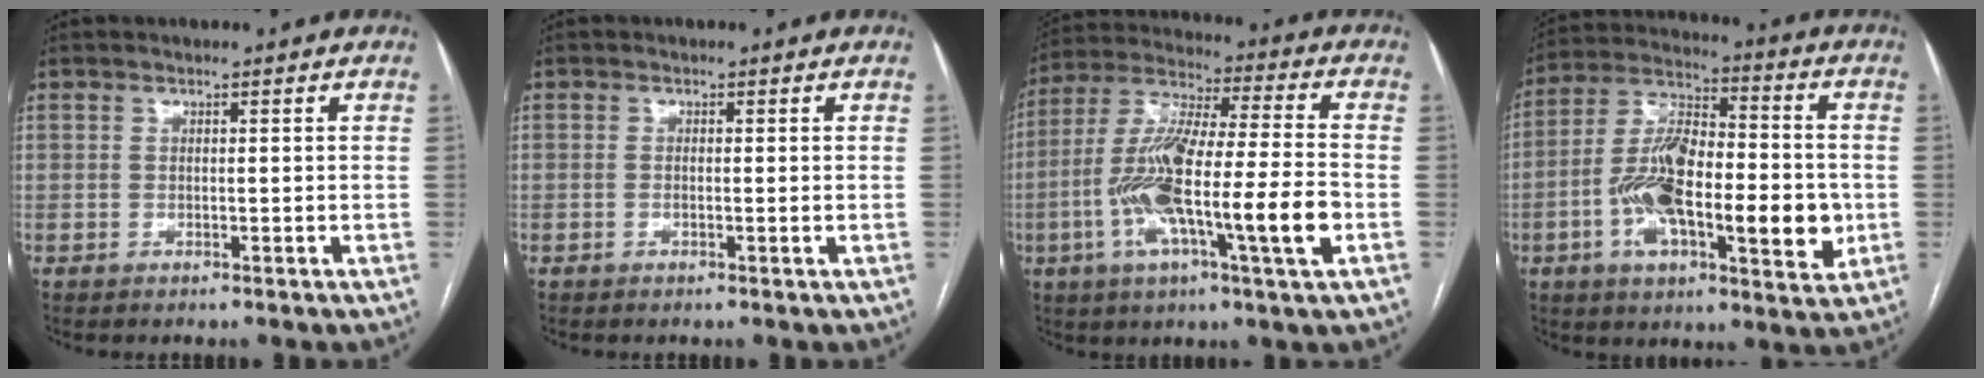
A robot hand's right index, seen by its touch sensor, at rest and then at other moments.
{"total": 0.7, "force": [-0.1, 0.1, 0.7], "torque": [-0.012, 0.000, -0.002]}
{"total": 19.2, "force": [-4.9, 1.6, 18.5], "torque": [-0.342, -0.005, -0.088]}
{"total": 19.3, "force": [-3.8, 6.8, 17.7], "torque": [-0.316, 0.013, -0.062]}